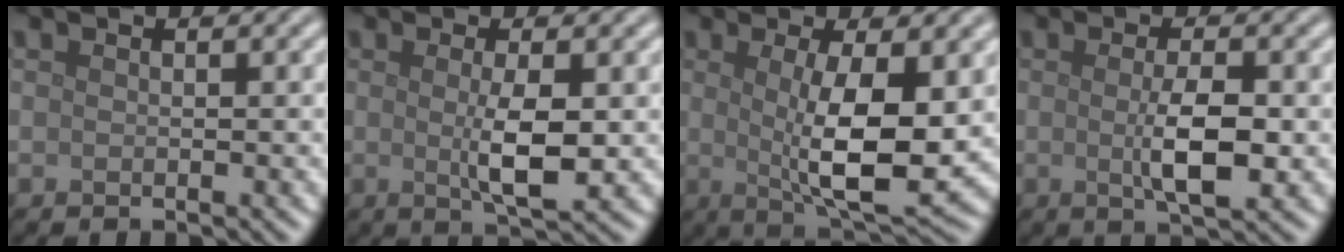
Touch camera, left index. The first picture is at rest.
{"total": 3.7, "force": [0.0, 0.7, 3.7], "torque": [-0.065, -0.003, 0.004]}
{"total": 7.7, "force": [0.3, 2.0, 7.4], "torque": [-0.122, -0.011, 0.012]}
{"total": 3.8, "force": [-0.2, 1.0, 3.7], "torque": [-0.067, -0.002, -0.001]}